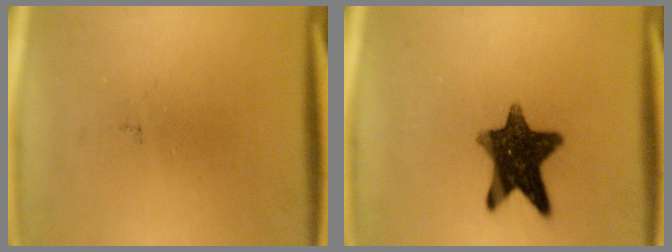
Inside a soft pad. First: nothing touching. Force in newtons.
{"total": 11.9}